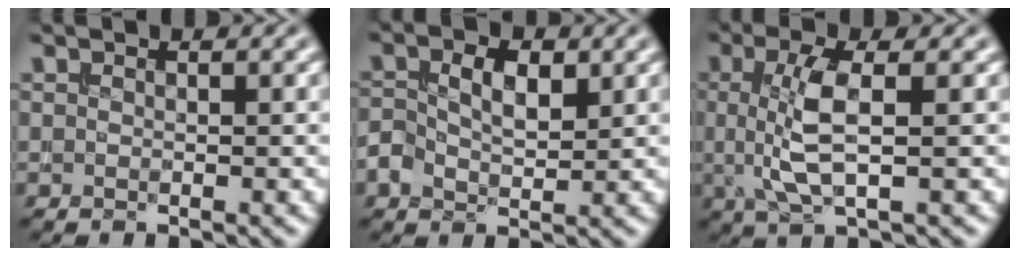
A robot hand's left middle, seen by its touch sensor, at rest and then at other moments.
{"total": 3.5, "force": [0.3, 2.2, 2.7], "torque": [-0.052, 0.003, 0.003]}
{"total": 4.7, "force": [0.1, 1.3, 4.5], "torque": [-0.099, 0.003, 0.003]}